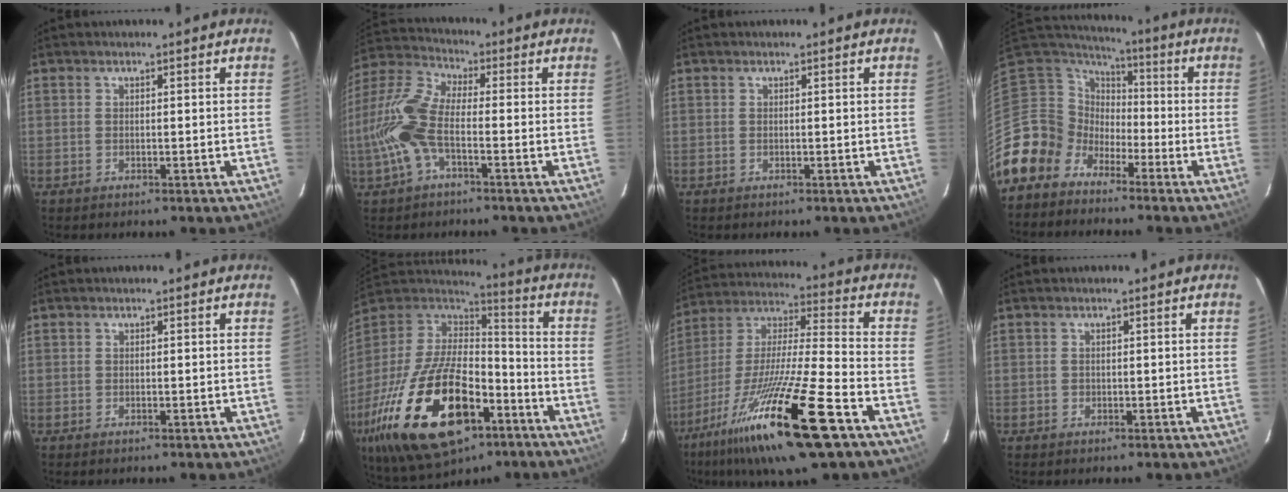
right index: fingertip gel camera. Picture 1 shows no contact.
{"total": 12.1, "force": [-3.1, 4.6, 10.7], "torque": [-0.249, 0.008, -0.067]}
{"total": 0.0}
{"total": 10.1, "force": [-5.9, 8.2, 0.8], "torque": [-0.039, 0.035, -0.129]}
{"total": 0.0}
{"total": 31.9, "force": [-14.8, 15.5, 23.6], "torque": [-0.486, -0.038, -0.241]}
{"total": 24.8, "force": [-14.7, 2.6, 19.9], "torque": [-0.376, -0.055, -0.264]}
{"total": 0.7, "force": [-0.1, 0.6, 0.2], "torque": [-0.001, 0.001, -0.002]}